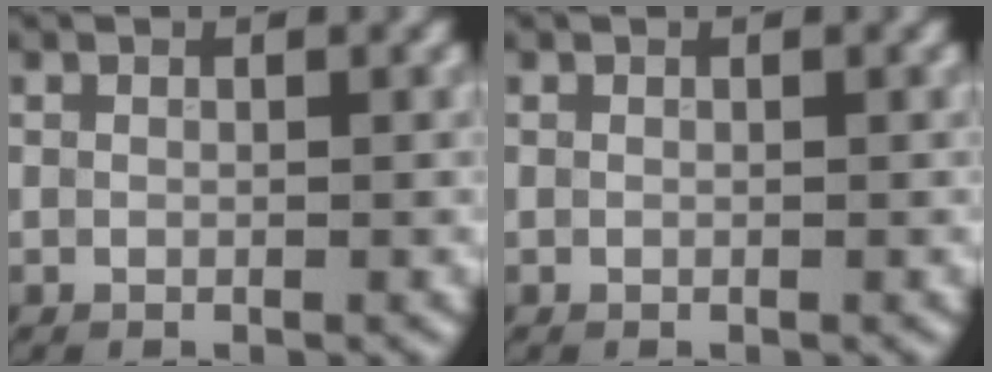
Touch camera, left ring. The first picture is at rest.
{"total": 0.0}